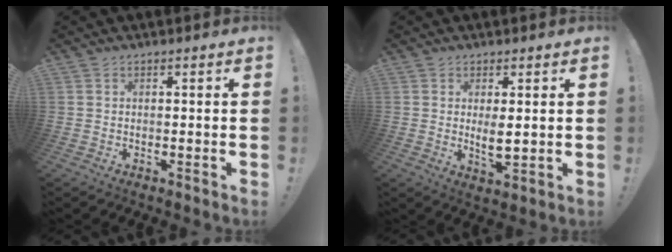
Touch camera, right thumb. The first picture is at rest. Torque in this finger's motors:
{"motor_torque": [-0.16, 0.27, 0.44, -0.13, 0.17]}